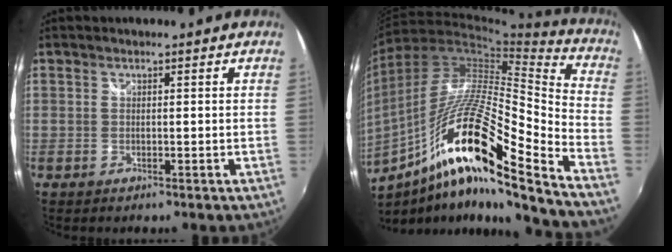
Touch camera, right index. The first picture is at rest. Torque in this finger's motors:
{"motor_torque": [0.65, -0.27, 0.51, 0.21]}